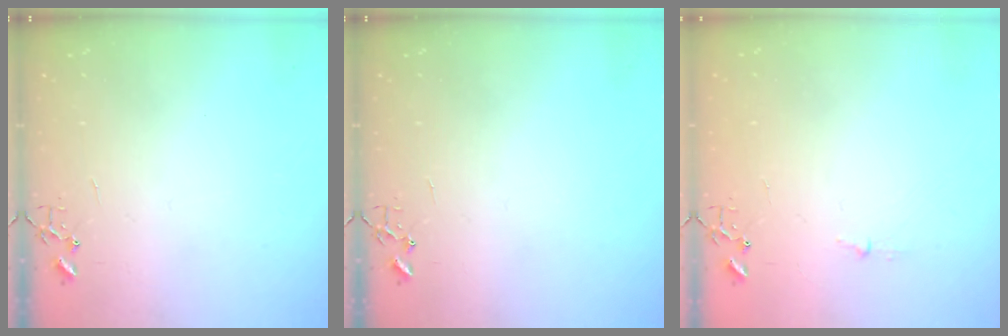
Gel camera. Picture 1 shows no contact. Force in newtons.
{"total": 0.0}
{"total": 3.1, "press": 3.1, "slide": 0.4}